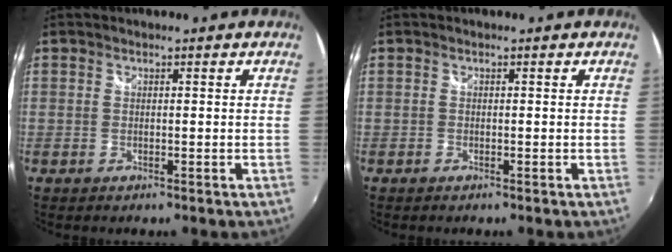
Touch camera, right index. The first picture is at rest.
{"total": 0.0}